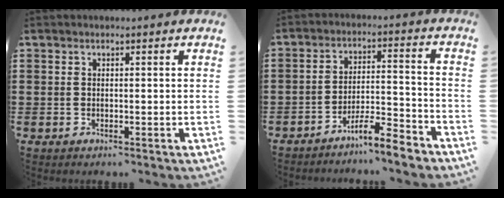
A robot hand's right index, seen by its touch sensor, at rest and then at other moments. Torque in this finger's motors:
{"motor_torque": [2.14, 0.00, 0.00, 0.01]}